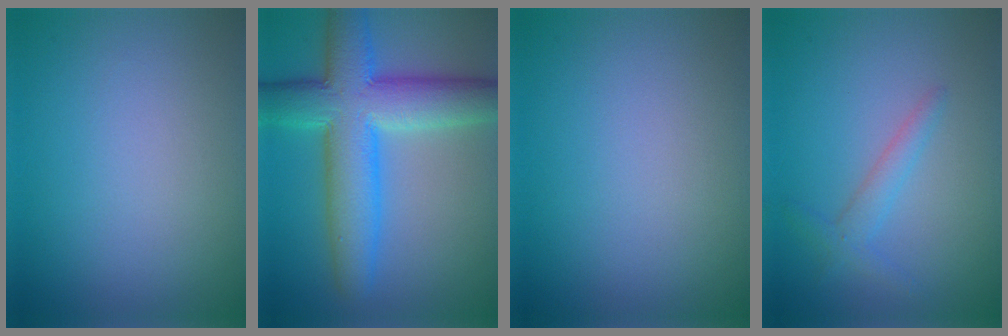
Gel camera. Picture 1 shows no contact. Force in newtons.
{"total": 9.6, "press": 9.6, "slide": 0.2}
{"total": 0.0}
{"total": 1.7, "press": 1.7, "slide": 0.1}